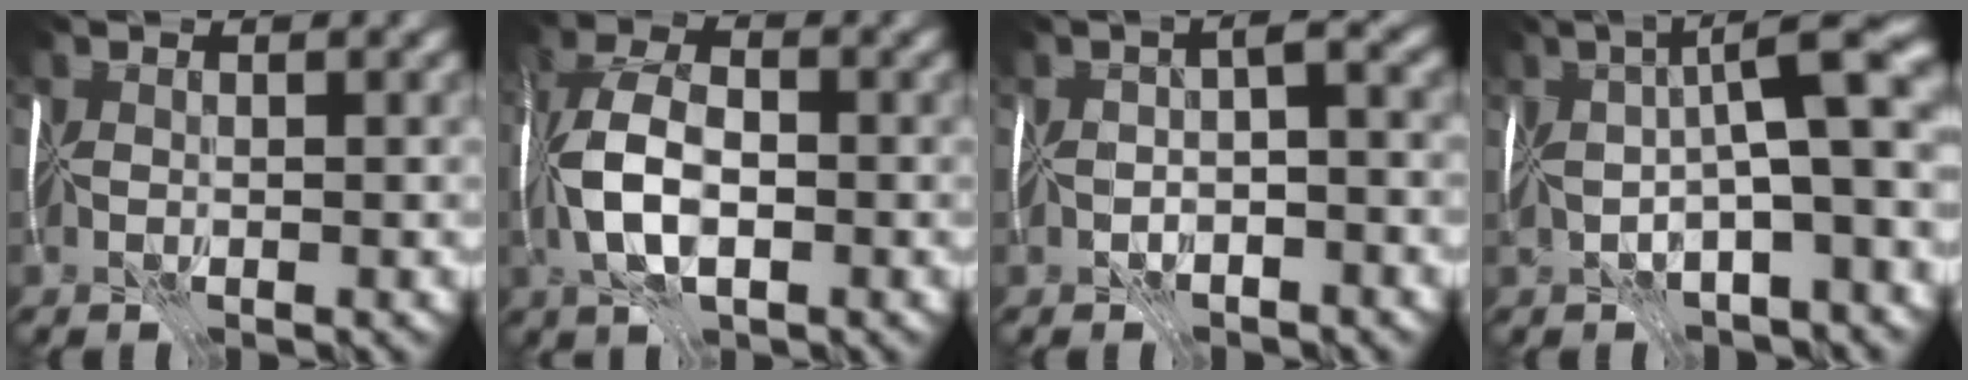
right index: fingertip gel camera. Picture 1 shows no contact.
{"total": 6.5, "force": [-1.5, 3.3, 5.4], "torque": [-0.118, 0.006, -0.038]}
{"total": 2.8, "force": [-1.4, 0.8, 2.3], "torque": [-0.040, 0.000, -0.030]}
{"total": 10.6, "force": [0.6, 2.7, 10.2], "torque": [-0.158, 0.014, 0.004]}